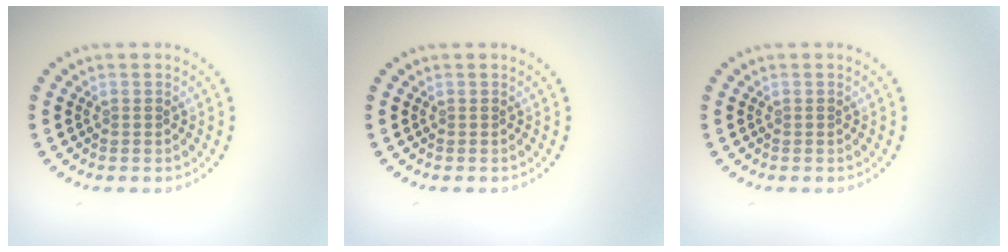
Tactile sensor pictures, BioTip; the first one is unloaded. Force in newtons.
{"total": 0.0}
{"total": 0.0}